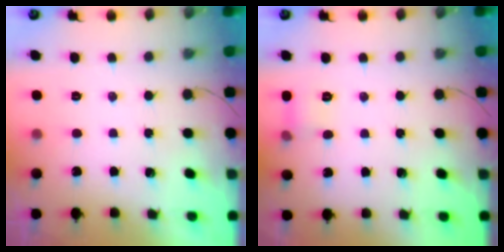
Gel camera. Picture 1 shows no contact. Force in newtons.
{"total": 6.1, "press": 5.8, "slide": 2.1}